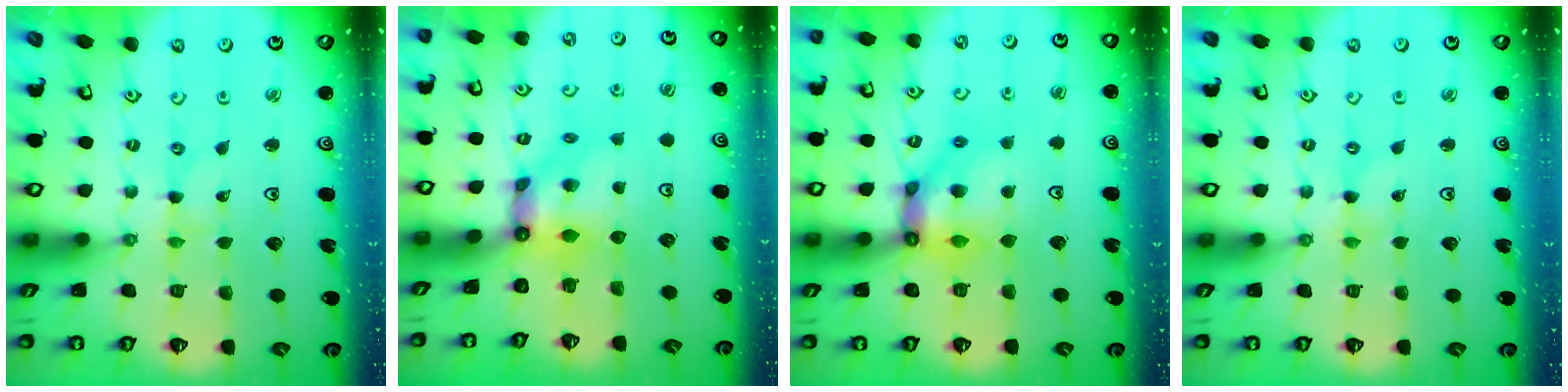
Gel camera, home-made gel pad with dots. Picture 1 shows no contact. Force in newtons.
{"total": 7.3, "press": 7.3, "slide": 0.4}
{"total": 10.9, "press": 10.8, "slide": 1.2}
{"total": 0.0}